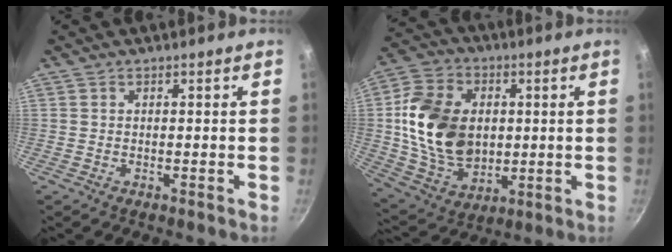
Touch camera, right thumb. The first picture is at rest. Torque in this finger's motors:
{"motor_torque": [2.12, 2.32, 1.57, -0.04, 0.20]}